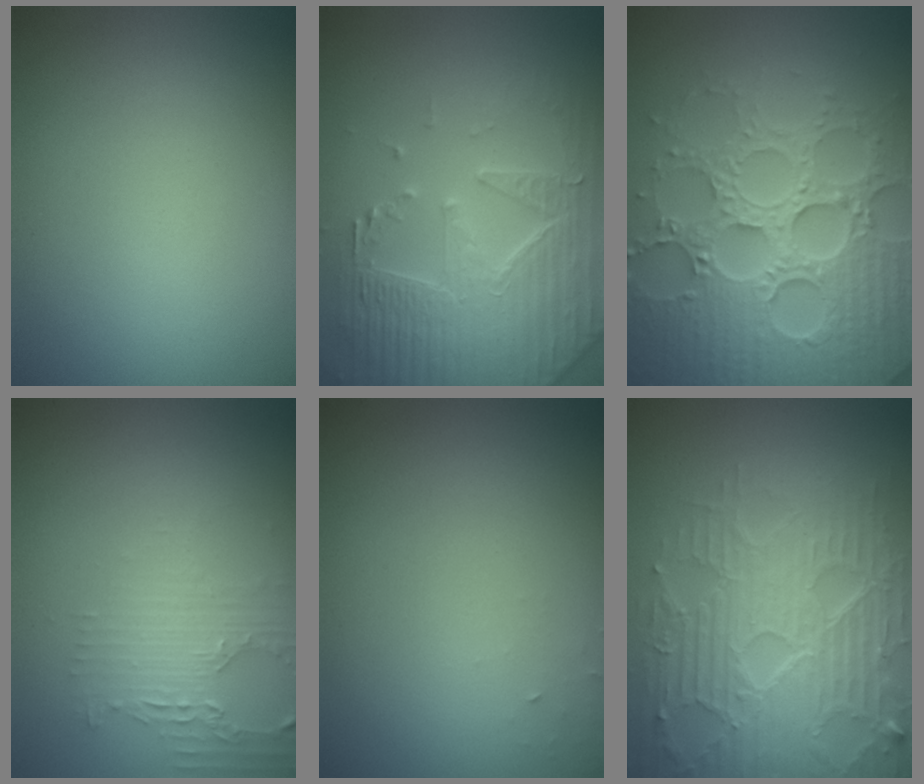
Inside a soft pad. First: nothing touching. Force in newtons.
{"total": 5.5, "press": 5.0, "slide": 2.4}
{"total": 8.1, "press": 7.9, "slide": 1.7}
{"total": 2.2, "press": 2.1, "slide": 0.6}
{"total": 0.6, "press": 0.6, "slide": 0.1}
{"total": 8.2, "press": 6.0, "slide": 5.6}